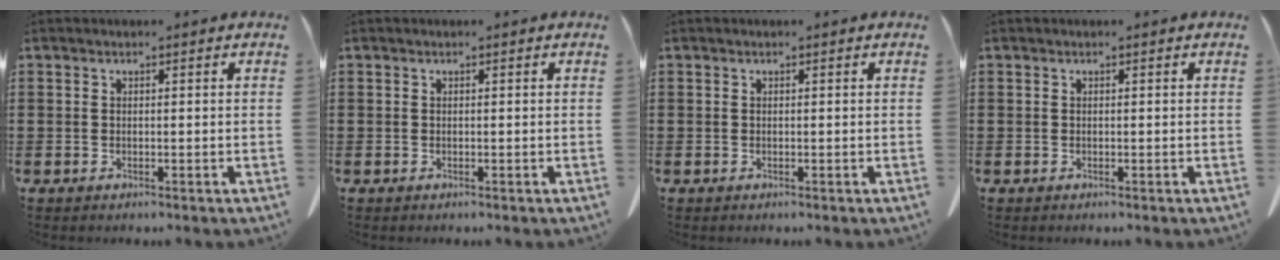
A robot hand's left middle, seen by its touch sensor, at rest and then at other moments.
{"total": 0.0}
{"total": 0.0}
{"total": 0.0}